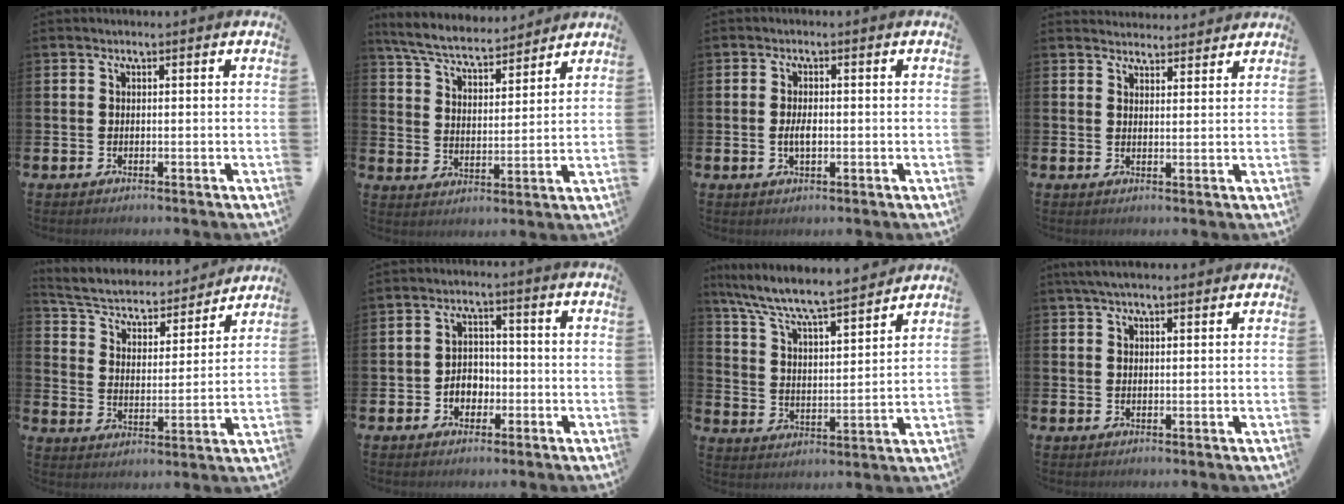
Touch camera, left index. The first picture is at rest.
{"total": 6.6, "force": [6.2, 1.3, 1.9], "torque": [-0.061, -0.038, 0.106]}
{"total": 2.2, "force": [-0.2, 1.0, 1.9], "torque": [-0.021, -0.005, -0.008]}
{"total": 3.1, "force": [3.0, 0.7, -0.2], "torque": [0.006, -0.018, 0.054]}
{"total": 5.1, "force": [4.5, 1.9, 1.4], "torque": [-0.056, -0.040, 0.069]}
{"total": 3.4, "force": [-1.4, 2.8, 1.4], "torque": [-0.018, 0.002, -0.035]}
{"total": 8.1, "force": [7.6, 0.6, 2.8], "torque": [-0.089, -0.059, 0.127]}
{"total": 3.4, "force": [2.8, 0.9, 1.7], "torque": [-0.034, -0.001, 0.051]}